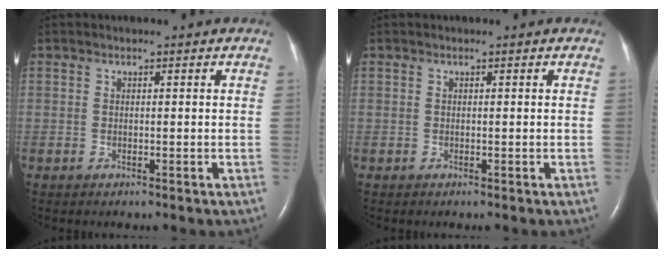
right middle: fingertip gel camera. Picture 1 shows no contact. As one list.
[{"total": 0.0}]